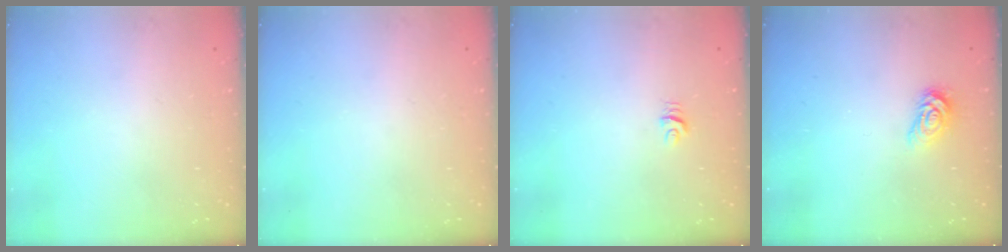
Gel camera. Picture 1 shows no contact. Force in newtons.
{"total": 0.0}
{"total": 4.5, "press": 4.5, "slide": 0.5}
{"total": 3.8, "press": 3.8, "slide": 0.4}